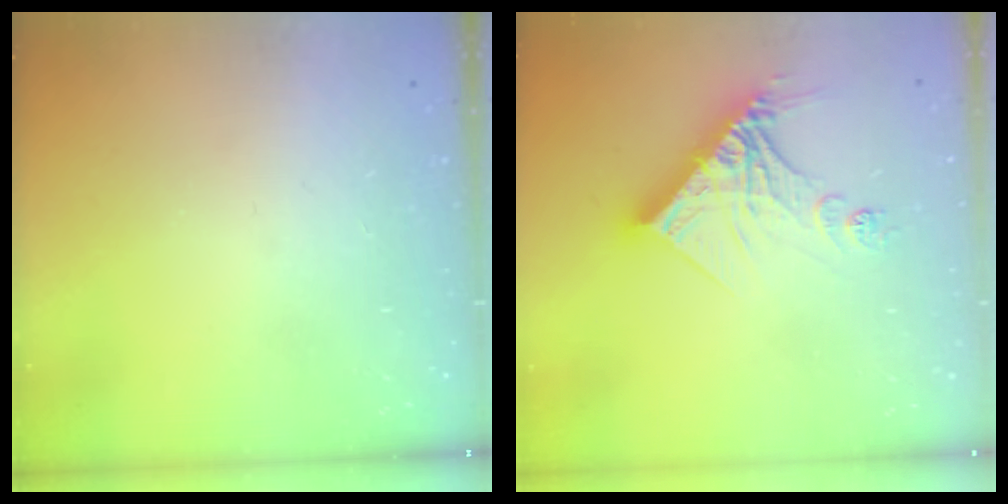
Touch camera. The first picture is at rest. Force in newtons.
{"total": 14.3, "press": 14.2, "slide": 1.4}